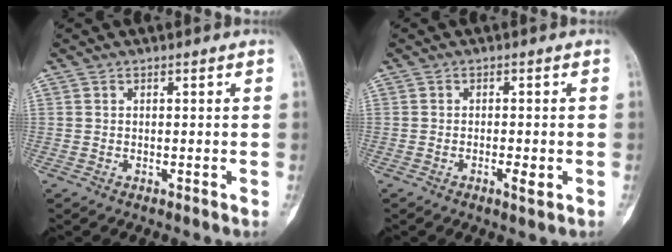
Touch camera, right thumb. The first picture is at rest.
{"total": 2.3, "force": [-0.9, 0.7, 2.0], "torque": [-0.033, -0.005, -0.013]}